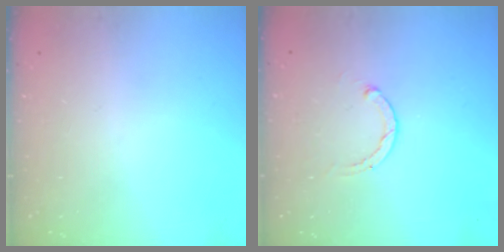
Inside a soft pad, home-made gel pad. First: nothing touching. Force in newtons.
{"total": 1.1, "press": 1.0, "slide": 0.3}